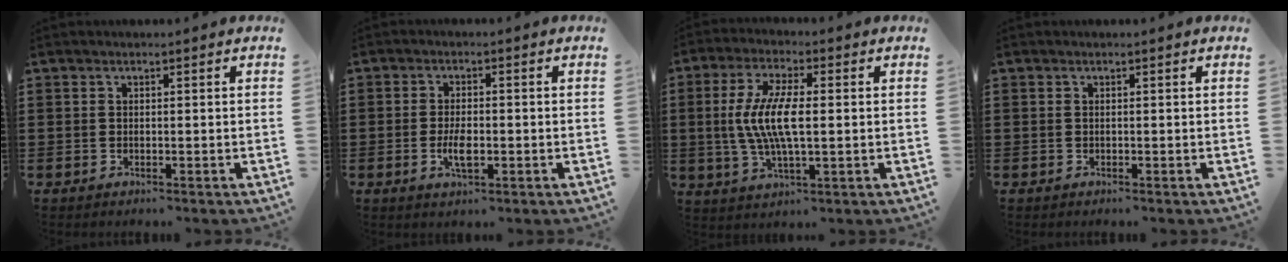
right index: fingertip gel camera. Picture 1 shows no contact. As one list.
[{"total": 4.0, "force": [-1.1, 1.4, 3.5], "torque": [-0.075, -0.004, -0.021]}, {"total": 8.8, "force": [0.1, 2.8, 8.3], "torque": [-0.185, -0.007, -0.008]}, {"total": 0.0}]